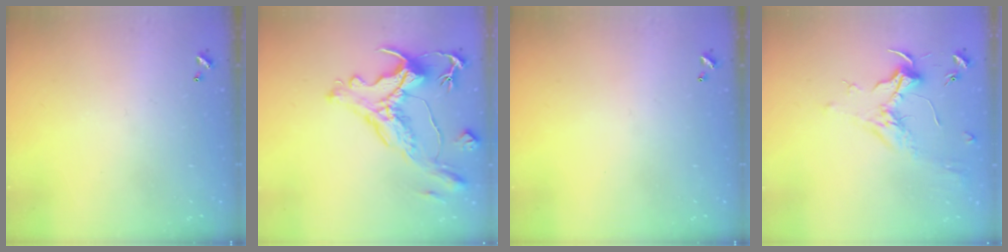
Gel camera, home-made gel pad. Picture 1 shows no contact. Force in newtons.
{"total": 3.1, "press": 2.8, "slide": 1.4}
{"total": 0.0}
{"total": 1.8, "press": 1.6, "slide": 0.6}